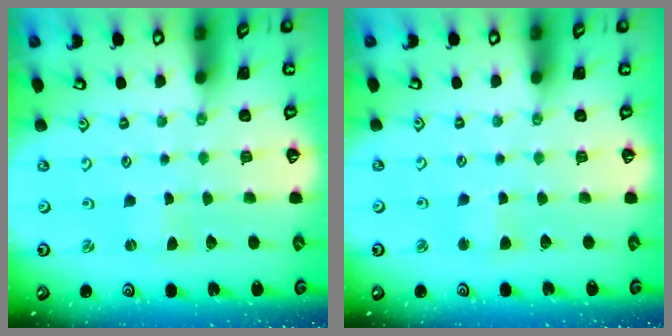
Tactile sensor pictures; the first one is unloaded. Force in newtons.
{"total": 2.4, "press": 2.4, "slide": 0.3}